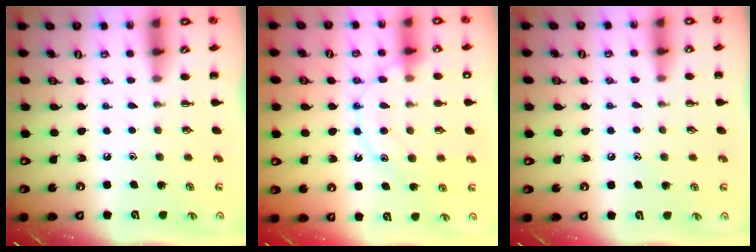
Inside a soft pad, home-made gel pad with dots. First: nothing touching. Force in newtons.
{"total": 13.9, "press": 13.9, "slide": 0.8}
{"total": 5.6, "press": 5.4, "slide": 1.6}